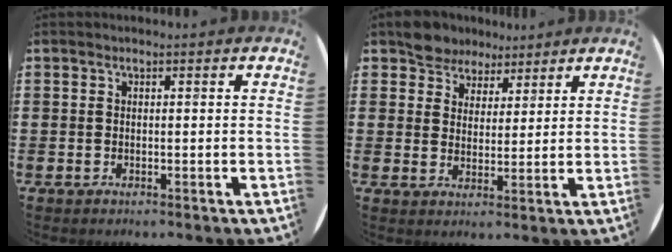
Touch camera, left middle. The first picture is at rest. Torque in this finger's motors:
{"motor_torque": [0.19, -0.18, 0.06, 0.03]}